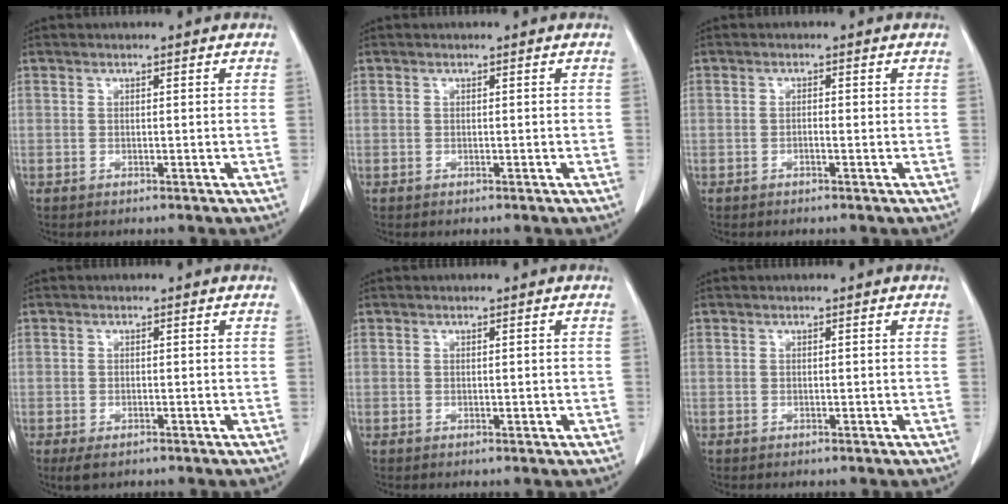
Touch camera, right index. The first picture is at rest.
{"total": 0.0}
{"total": 0.7, "force": [-0.2, 0.1, 0.7], "torque": [-0.011, 0.002, -0.003]}
{"total": 2.0, "force": [-1.2, 1.0, 1.2], "torque": [-0.025, -0.004, -0.014]}
{"total": 0.7, "force": [-0.1, 0.3, 0.7], "torque": [-0.012, -0.001, 0.002]}
{"total": 0.0}